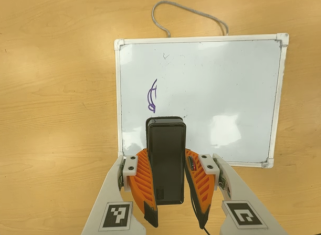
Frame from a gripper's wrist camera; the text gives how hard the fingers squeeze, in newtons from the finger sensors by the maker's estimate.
{"total": 7.5, "left": 6.2, "right": 8.7}